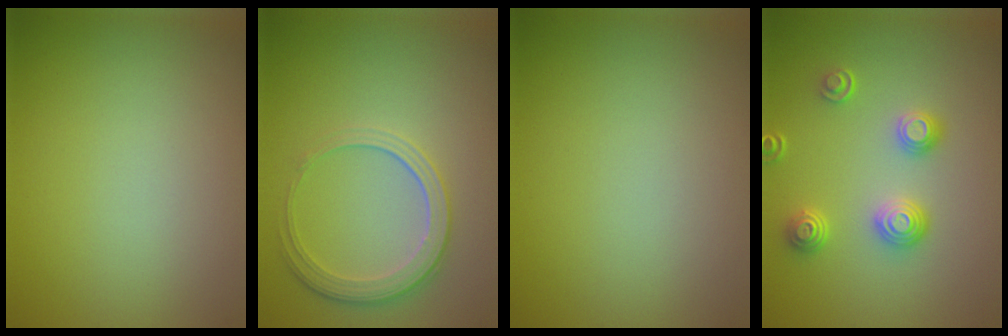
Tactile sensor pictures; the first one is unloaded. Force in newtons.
{"total": 3.2, "press": 2.6, "slide": 1.9}
{"total": 0.0}
{"total": 3.2, "press": 2.8, "slide": 1.5}